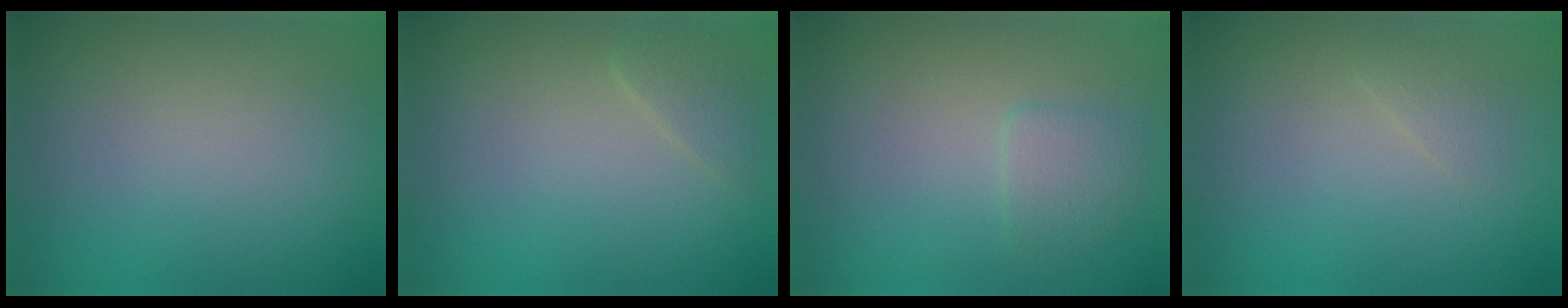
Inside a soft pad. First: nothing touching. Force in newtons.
{"total": 1.2, "press": 1.2, "slide": 0.0}
{"total": 1.4, "press": 1.4, "slide": 0.1}
{"total": 0.8, "press": 0.8, "slide": 0.0}